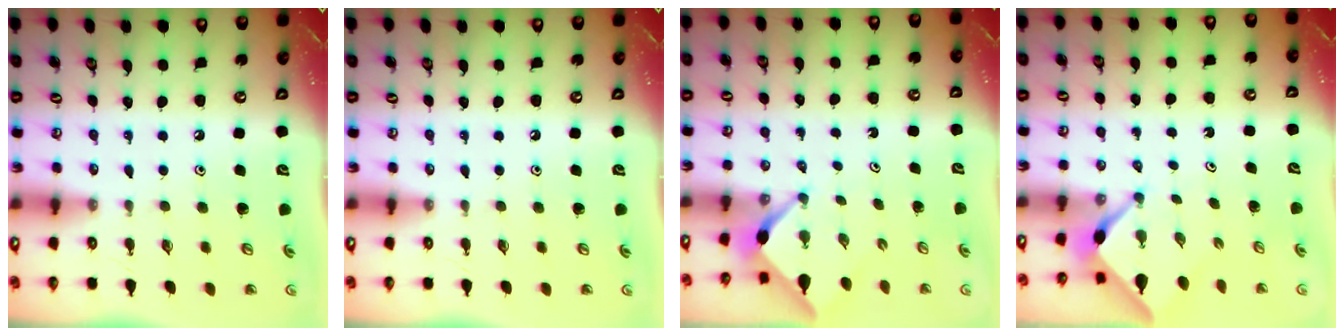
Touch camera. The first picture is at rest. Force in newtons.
{"total": 0.0}
{"total": 2.4, "press": 2.4, "slide": 0.2}
{"total": 2.4, "press": 2.4, "slide": 0.2}